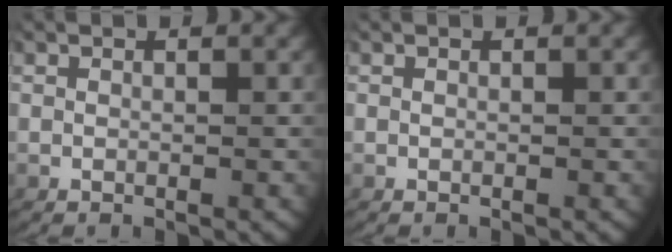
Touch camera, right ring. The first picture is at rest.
{"total": 0.0}